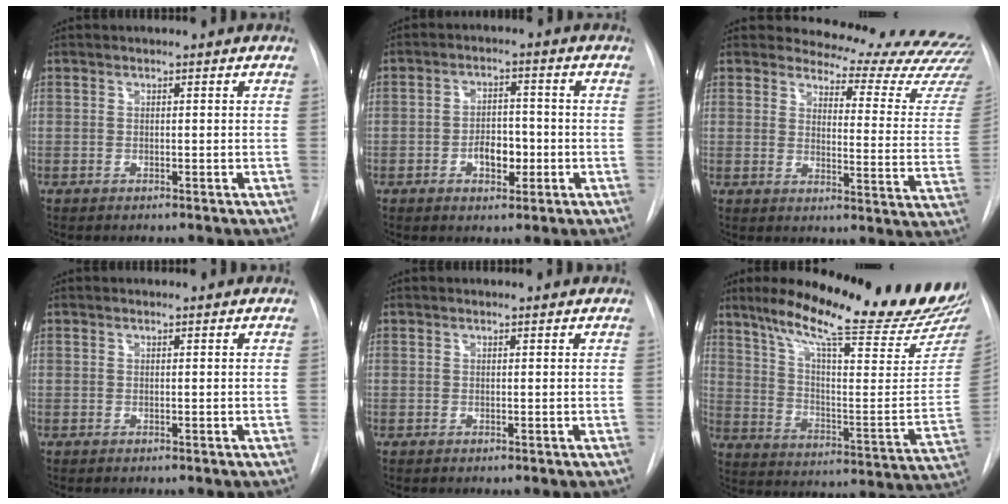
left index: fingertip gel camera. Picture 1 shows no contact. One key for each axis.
{"total": 4.8, "fx": -1.7, "fy": 2.8, "fz": 3.6, "tx": -0.056, "ty": 0.005, "tz": -0.025}
{"total": 19.8, "fx": 19.4, "fy": 2.5, "fz": 3.6, "tx": -0.027, "ty": -0.149, "tz": 0.196}
{"total": 0.0}
{"total": 1.2, "fx": 1.2, "fy": 0.1, "fz": 0.1, "tx": -0.011, "ty": 0.005, "tz": 0.010}
{"total": 26.2, "fx": 22.0, "fy": 2.2, "fz": 14.0, "tx": -0.218, "ty": -0.074, "tz": 0.301}